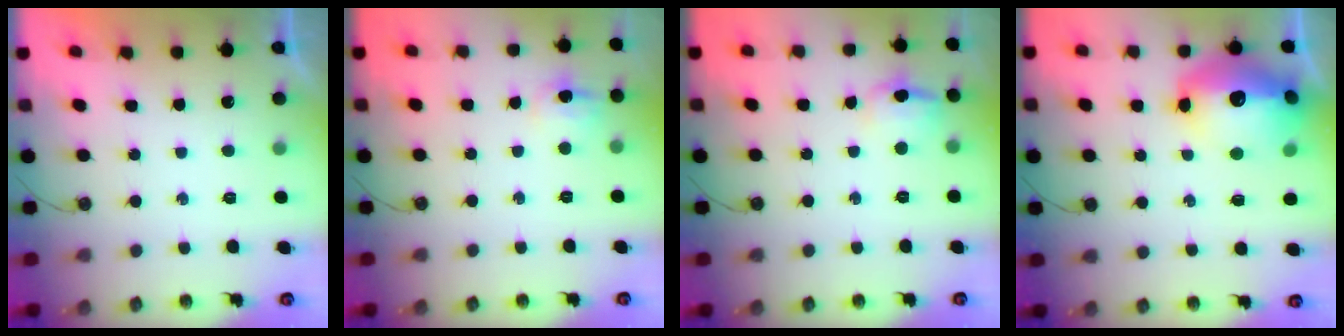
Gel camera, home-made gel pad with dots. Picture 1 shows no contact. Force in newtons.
{"total": 8.7, "press": 8.6, "slide": 0.8}
{"total": 9.3, "press": 9.2, "slide": 1.4}
{"total": 20.6, "press": 20.5, "slide": 1.8}